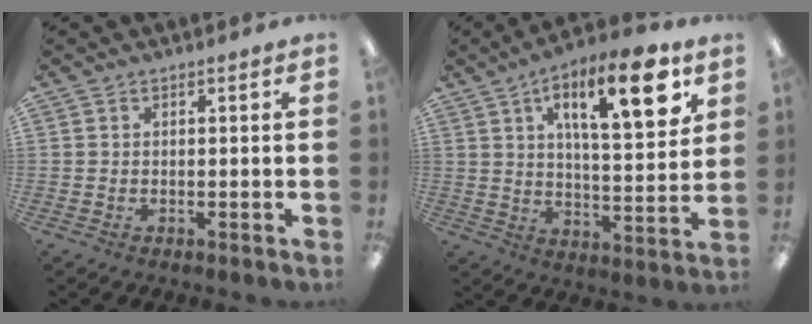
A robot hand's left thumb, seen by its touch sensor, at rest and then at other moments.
{"total": 18.0, "force": [9.0, 6.2, 14.2], "torque": [-0.202, -0.033, 0.135]}